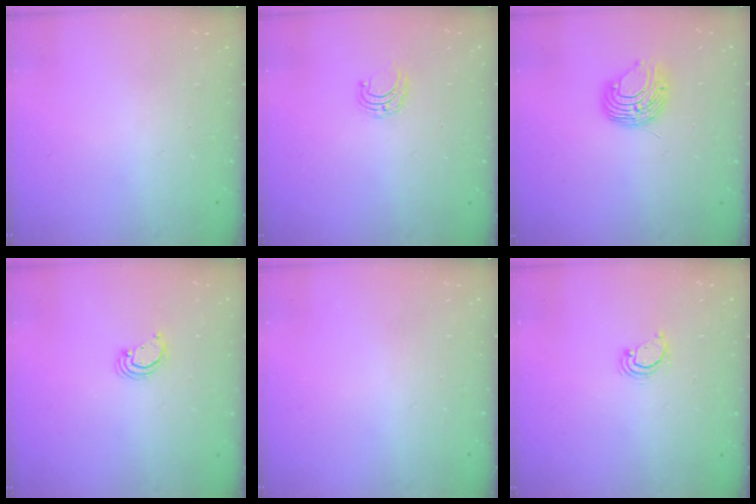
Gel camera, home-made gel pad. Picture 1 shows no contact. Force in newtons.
{"total": 4.9, "press": 4.8, "slide": 0.5}
{"total": 8.9, "press": 8.9, "slide": 0.7}
{"total": 2.2, "press": 2.2, "slide": 0.2}
{"total": 0.0}
{"total": 3.0, "press": 3.0, "slide": 0.2}